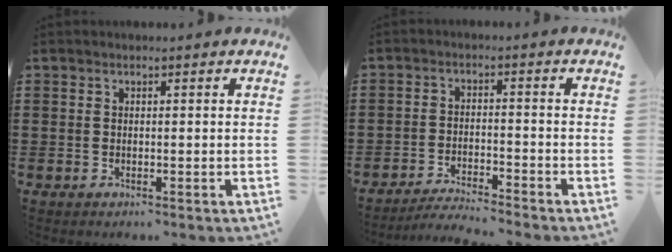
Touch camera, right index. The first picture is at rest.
{"total": 3.4, "force": [-3.3, 0.0, 0.5], "torque": [-0.014, 0.002, -0.070]}